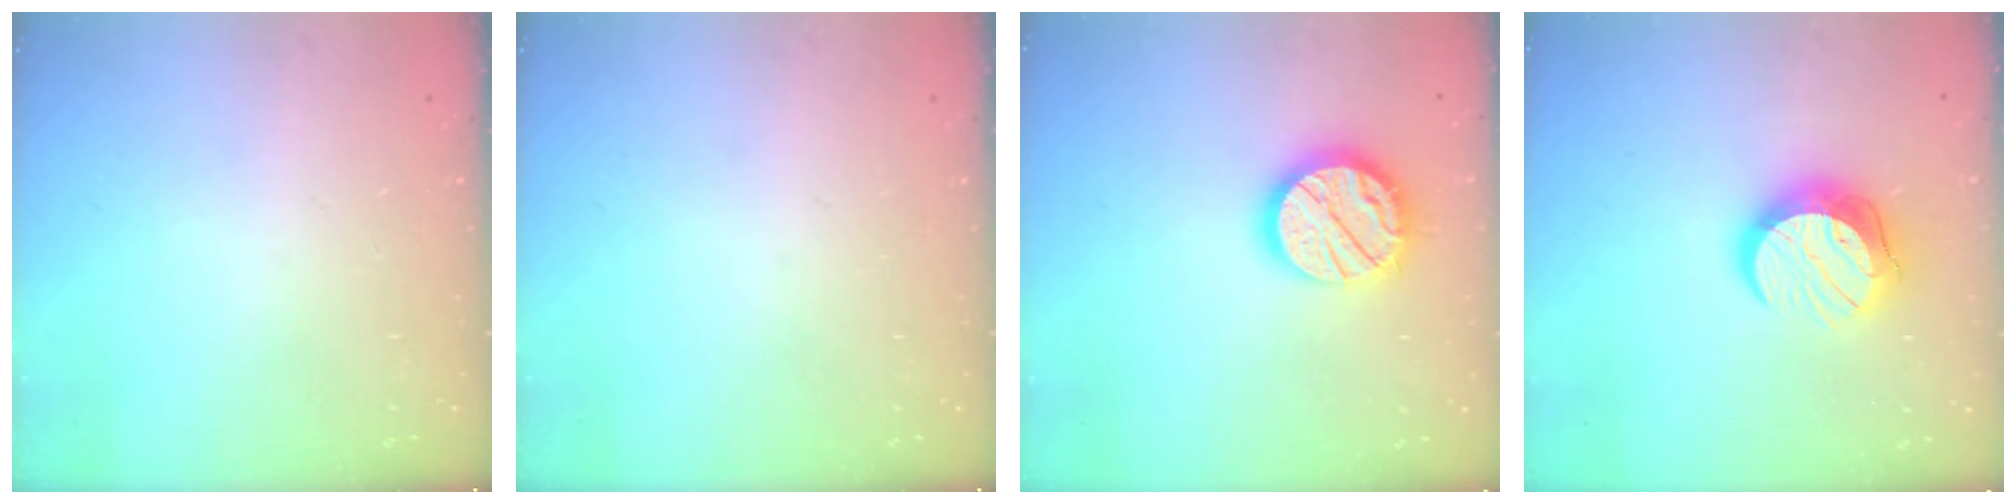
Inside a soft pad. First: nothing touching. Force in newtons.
{"total": 0.0}
{"total": 16.8, "press": 16.7, "slide": 1.2}
{"total": 12.4, "press": 12.4, "slide": 0.5}